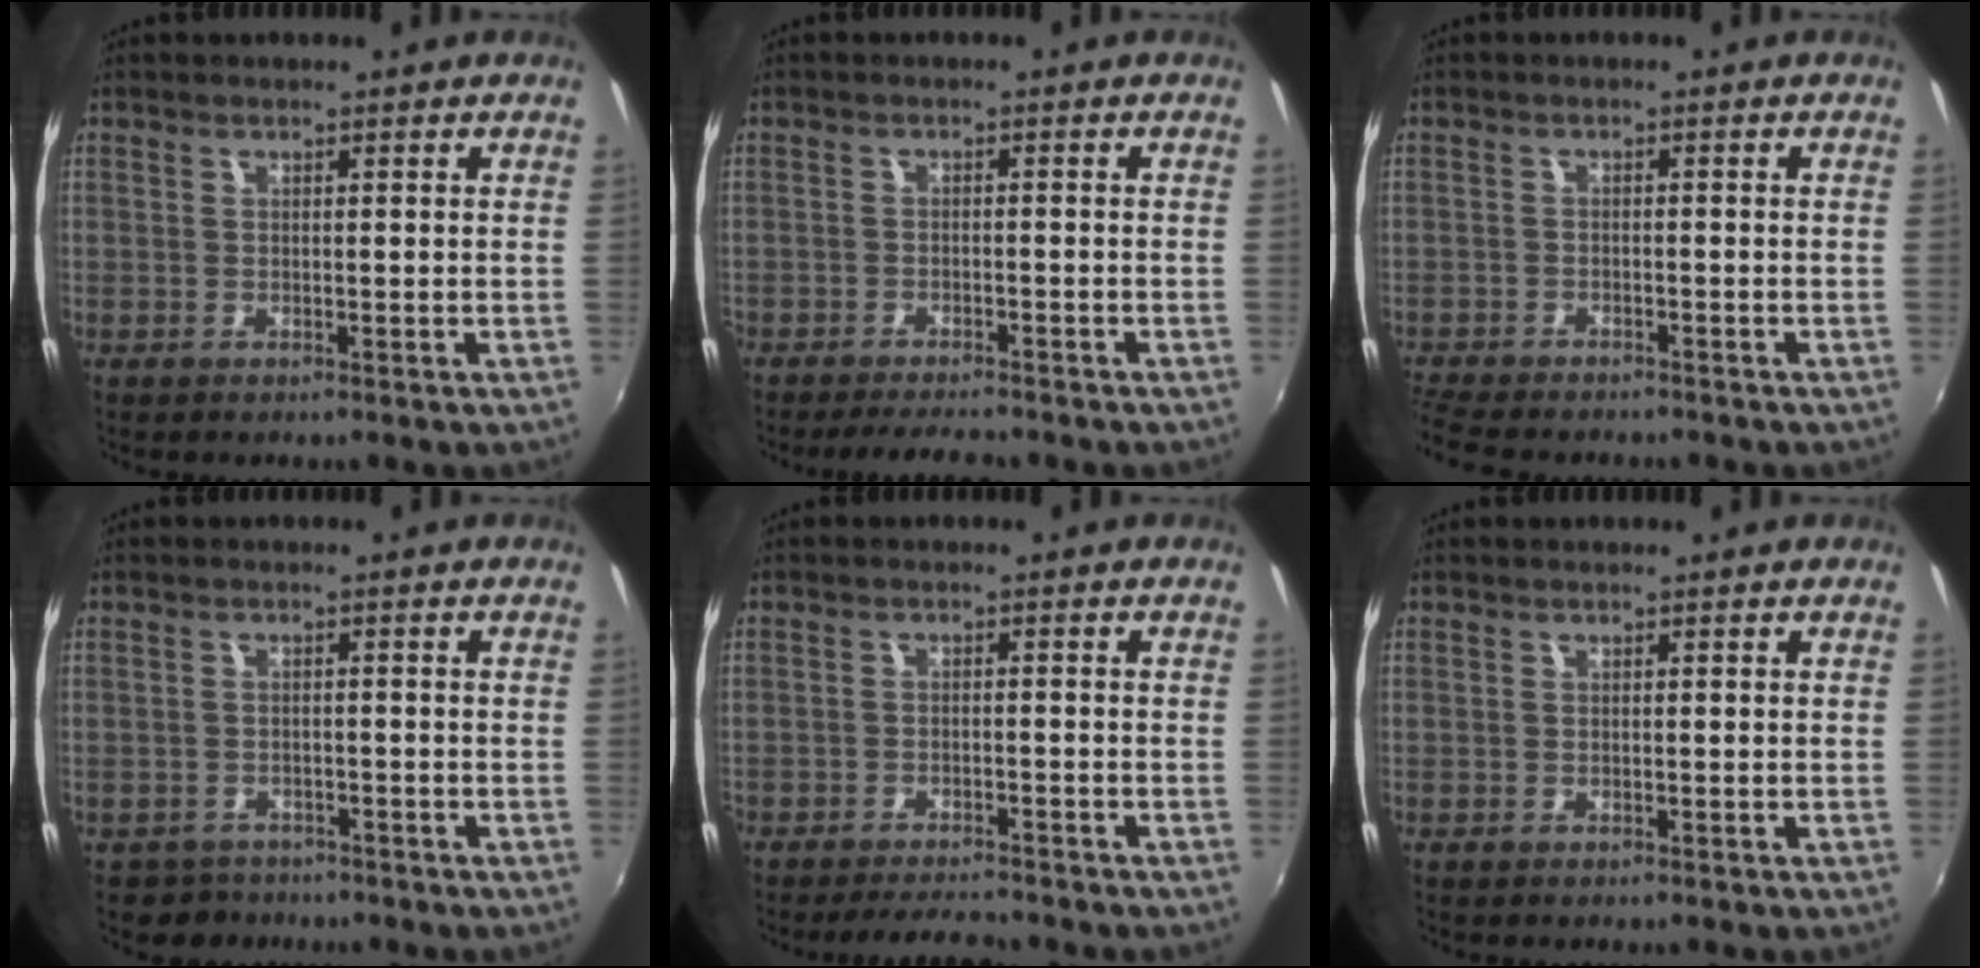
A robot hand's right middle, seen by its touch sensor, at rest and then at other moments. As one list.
[{"total": 6.3, "force": [-5.7, 1.1, 2.5], "torque": [-0.064, -0.009, -0.087]}, {"total": 8.5, "force": [-7.7, 1.9, 3.0], "torque": [-0.090, -0.024, -0.132]}, {"total": 3.6, "force": [-2.7, 2.3, -0.2], "torque": [-0.009, 0.001, -0.045]}, {"total": 6.5, "force": [-6.1, 1.0, 2.1], "torque": [-0.060, -0.006, -0.091]}, {"total": 0.0}]